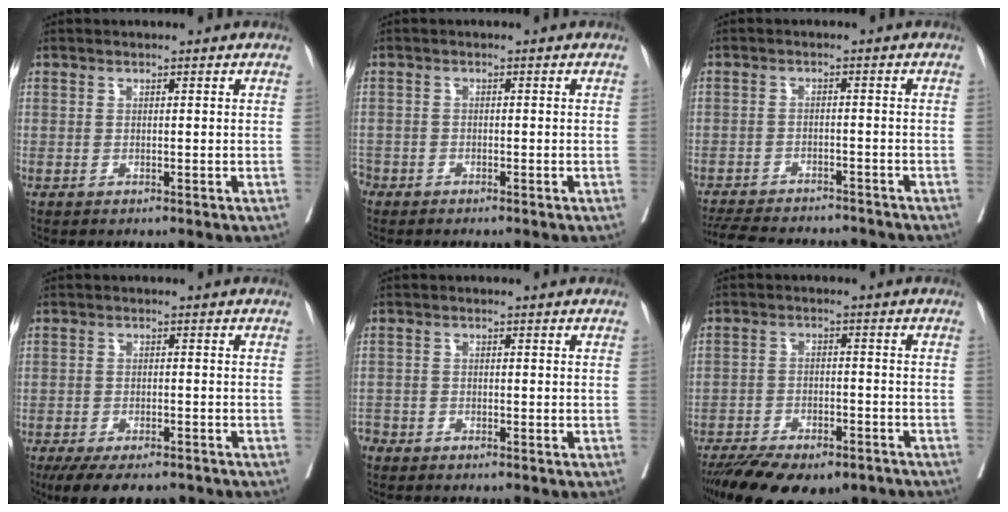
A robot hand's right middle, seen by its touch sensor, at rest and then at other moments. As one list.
[{"total": 2.6, "force": [-2.1, 1.4, 0.5], "torque": [-0.013, -0.001, -0.046]}, {"total": 15.9, "force": [-14.4, 3.2, 5.8], "torque": [-0.143, -0.020, -0.200]}, {"total": 11.6, "force": [-9.4, 3.2, 6.0], "torque": [-0.102, -0.015, -0.134]}, {"total": 2.6, "force": [-2.5, 0.9, 0.3], "torque": [-0.002, -0.003, -0.049]}, {"total": 17.9, "force": [-13.9, 6.0, 9.4], "torque": [-0.189, -0.015, -0.203]}]